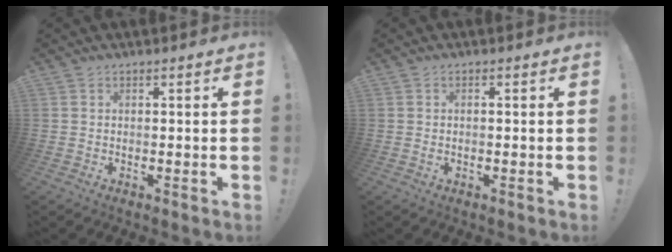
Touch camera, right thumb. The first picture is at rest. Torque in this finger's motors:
{"motor_torque": [-0.12, 0.05, -0.01, 0.02, 0.01]}